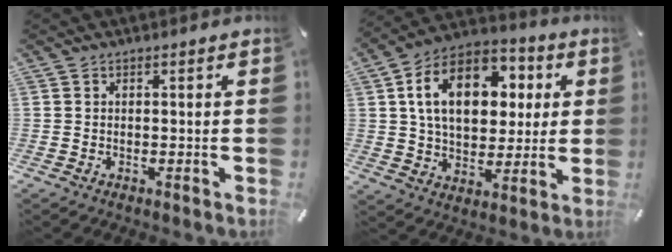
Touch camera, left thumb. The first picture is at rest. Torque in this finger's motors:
{"motor_torque": [2.51, 2.51, 2.20, -0.57, 0.29]}